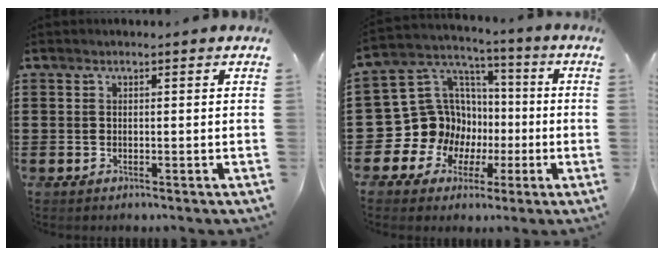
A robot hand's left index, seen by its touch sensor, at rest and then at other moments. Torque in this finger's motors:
{"motor_torque": [1.09, 1.05, 0.23, 0.03]}